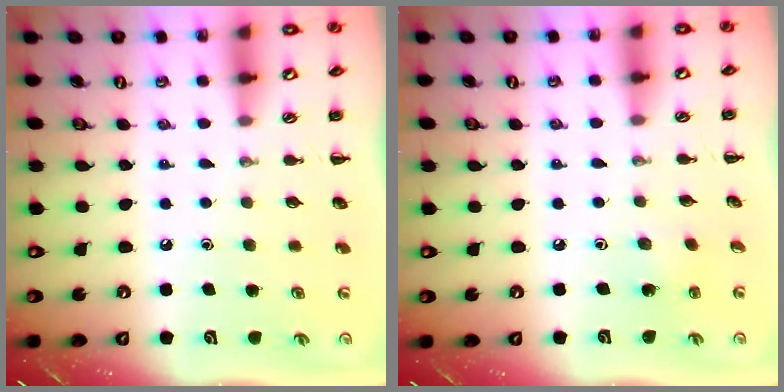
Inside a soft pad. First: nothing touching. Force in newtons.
{"total": 2.1, "press": 2.0, "slide": 0.8}